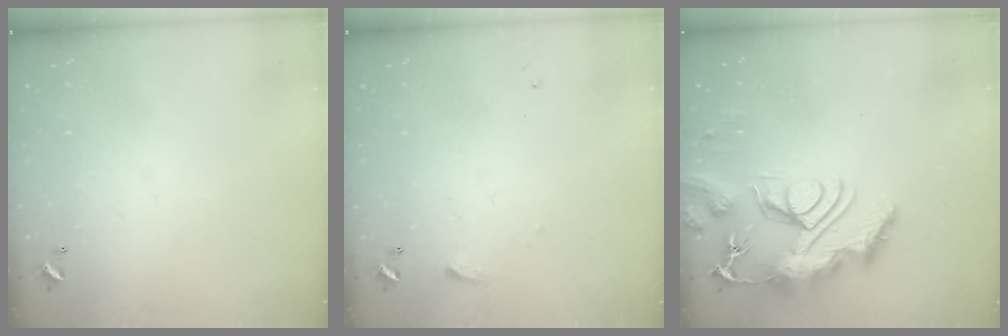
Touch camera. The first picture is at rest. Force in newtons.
{"total": 7.2, "press": 7.2, "slide": 0.7}
{"total": 14.1, "press": 14.1, "slide": 1.4}